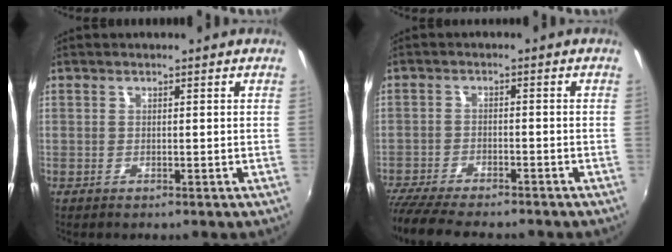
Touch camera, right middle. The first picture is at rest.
{"total": 12.3, "force": [-10.7, 2.0, 5.7], "torque": [-0.134, -0.038, -0.181]}